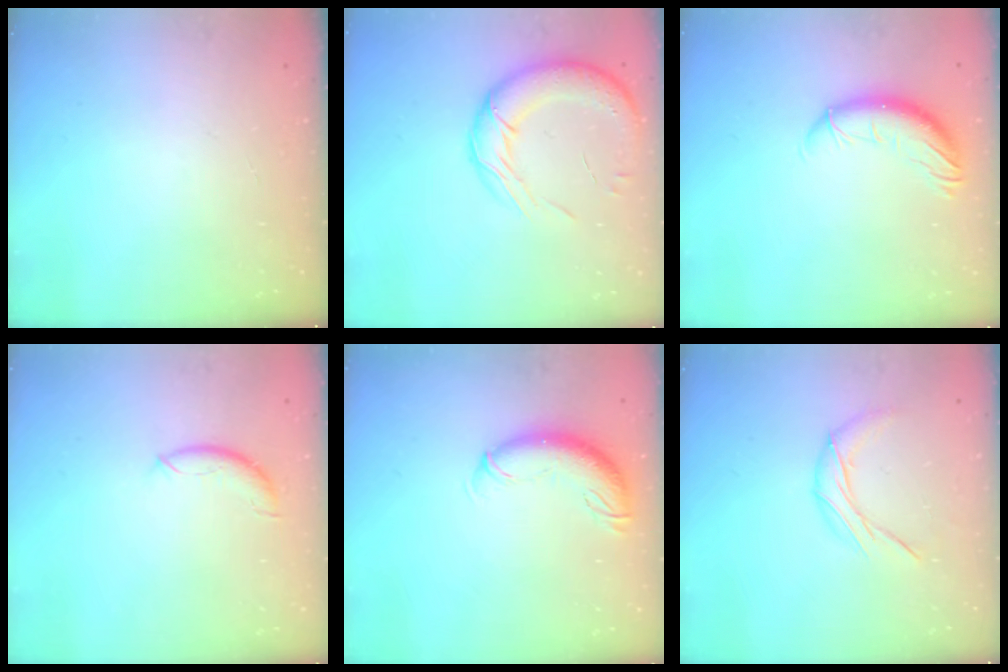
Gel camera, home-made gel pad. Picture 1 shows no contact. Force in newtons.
{"total": 16.4, "press": 15.8, "slide": 4.5}
{"total": 10.5, "press": 10.4, "slide": 1.7}
{"total": 7.8, "press": 7.8, "slide": 0.5}
{"total": 10.2, "press": 10.0, "slide": 2.3}
{"total": 7.8, "press": 7.8, "slide": 0.1}